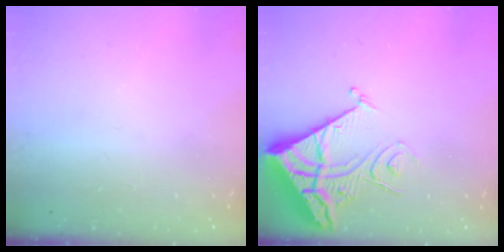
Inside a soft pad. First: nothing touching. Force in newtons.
{"total": 11.3, "press": 11.3, "slide": 1.4}